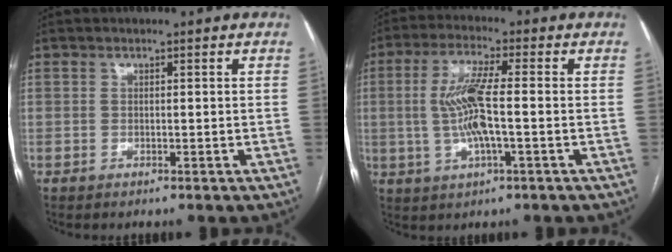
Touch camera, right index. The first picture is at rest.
{"total": 8.6, "force": [-0.5, 1.0, 8.5], "torque": [-0.175, 0.004, -0.012]}